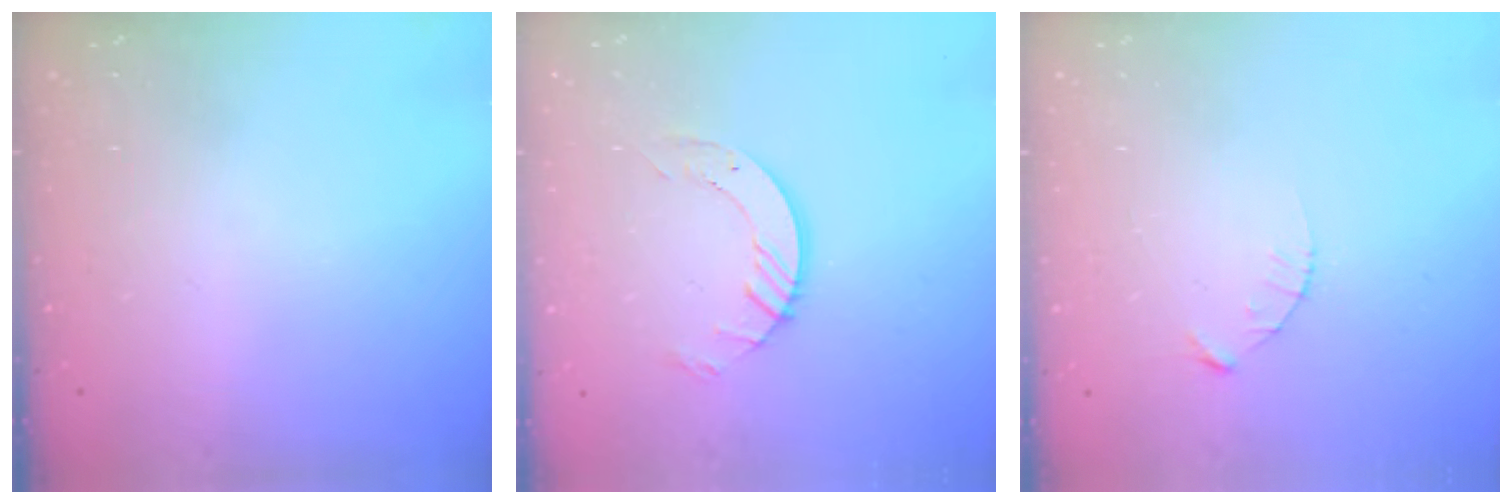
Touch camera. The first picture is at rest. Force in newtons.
{"total": 7.0, "press": 7.0, "slide": 0.6}
{"total": 2.1, "press": 2.1, "slide": 0.3}